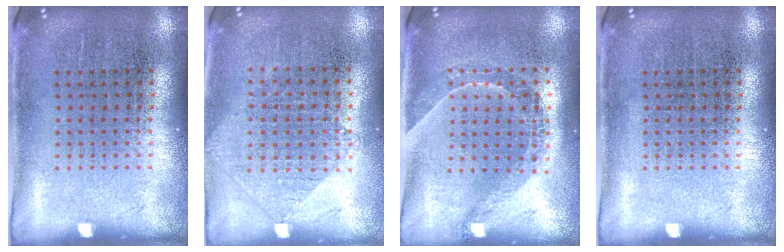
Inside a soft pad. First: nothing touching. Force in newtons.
{"total": 1.0, "press": 0.9, "slide": 0.4}
{"total": 1.6, "press": 1.3, "slide": 1.0}
{"total": 0.0}